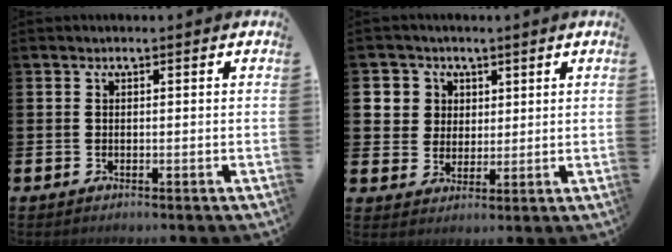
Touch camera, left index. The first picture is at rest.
{"total": 5.2, "force": [2.7, 4.4, 0.2], "torque": [-0.022, 0.006, 0.050]}